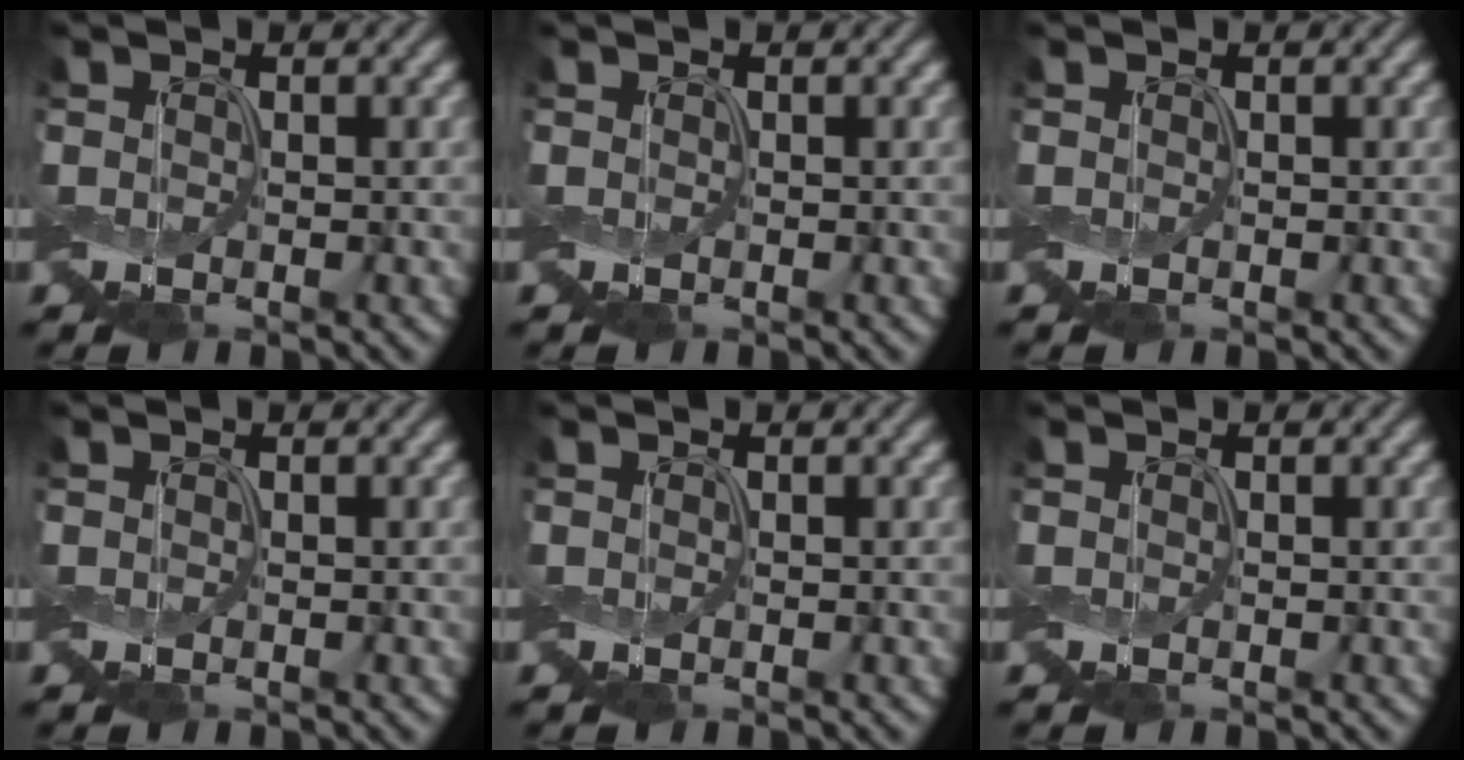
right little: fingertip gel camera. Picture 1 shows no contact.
{"total": 0.0}
{"total": 0.0}
{"total": 0.0}
{"total": 0.0}
{"total": 0.0}